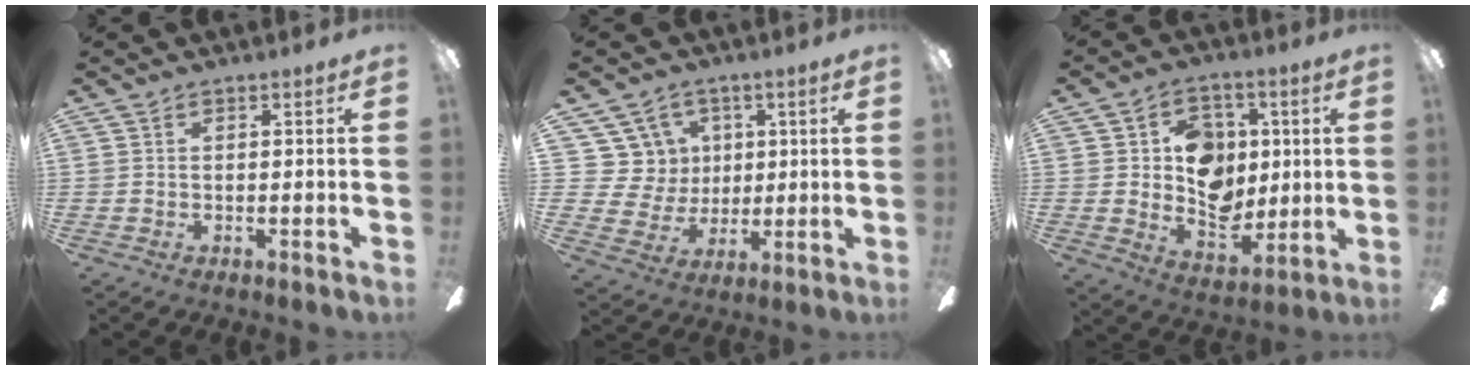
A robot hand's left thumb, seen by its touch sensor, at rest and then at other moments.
{"total": 10.1, "force": [3.9, 9.2, 1.3], "torque": [-0.041, -0.017, 0.087]}
{"total": 12.5, "force": [2.6, 10.3, 6.5], "torque": [-0.077, -0.002, 0.057]}